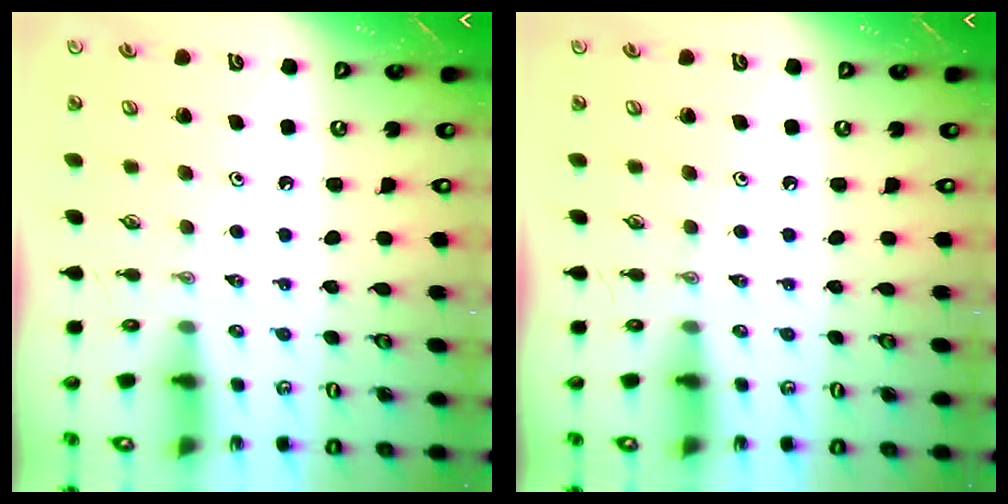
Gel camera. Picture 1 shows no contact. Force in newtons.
{"total": 0.0}